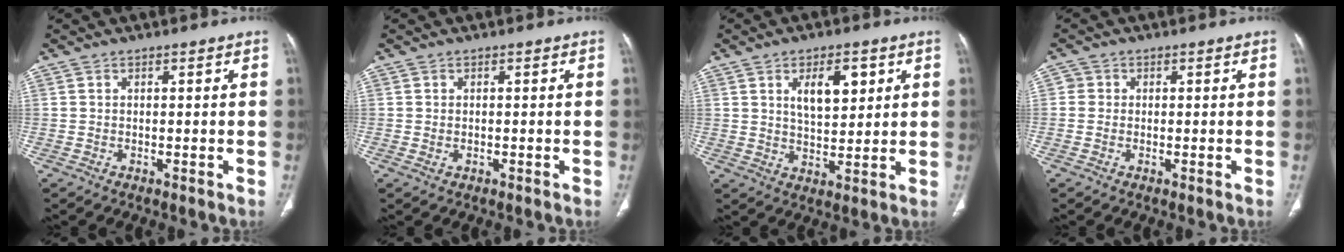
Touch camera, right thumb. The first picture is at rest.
{"total": 1.0, "force": [-0.2, 0.7, 0.7], "torque": [-0.019, 0.005, 0.002]}
{"total": 8.3, "force": [3.2, 4.1, 6.5], "torque": [-0.087, -0.017, 0.057]}
{"total": 1.4, "force": [0.1, 1.4, 0.3], "torque": [0.005, 0.004, -0.002]}